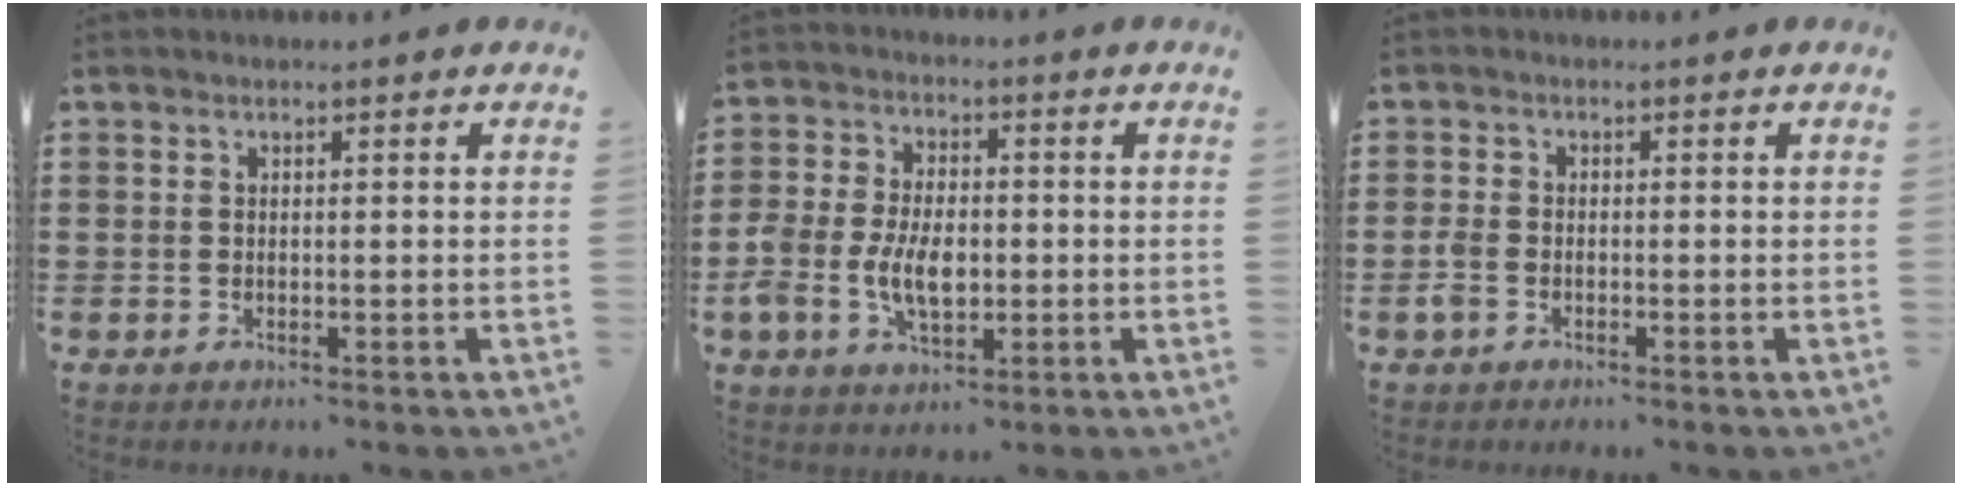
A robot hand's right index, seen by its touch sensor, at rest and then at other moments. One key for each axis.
{"total": 7.3, "fx": -1.5, "fy": 4.6, "fz": 5.4, "tx": -0.126, "ty": 0.004, "tz": -0.033}
{"total": 2.1, "fx": -1.1, "fy": 1.1, "fz": 1.4, "tx": -0.042, "ty": -0.005, "tz": -0.025}